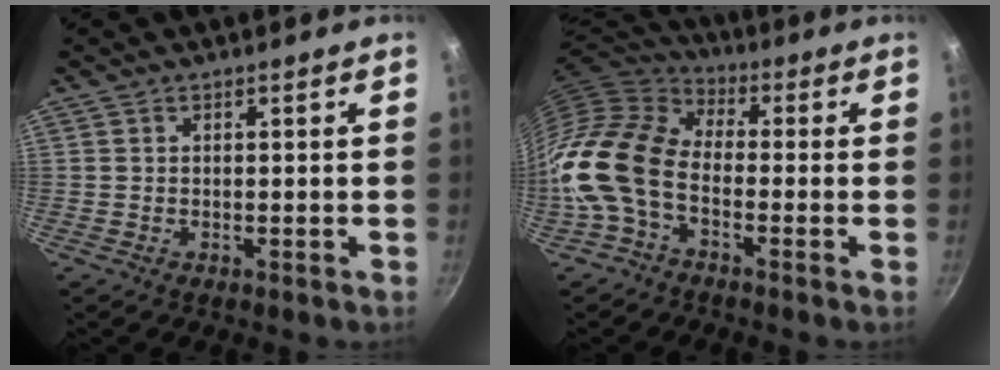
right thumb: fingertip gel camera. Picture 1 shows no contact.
{"total": 15.1, "force": [-4.2, 9.3, 11.1], "torque": [-0.208, 0.044, -0.110]}